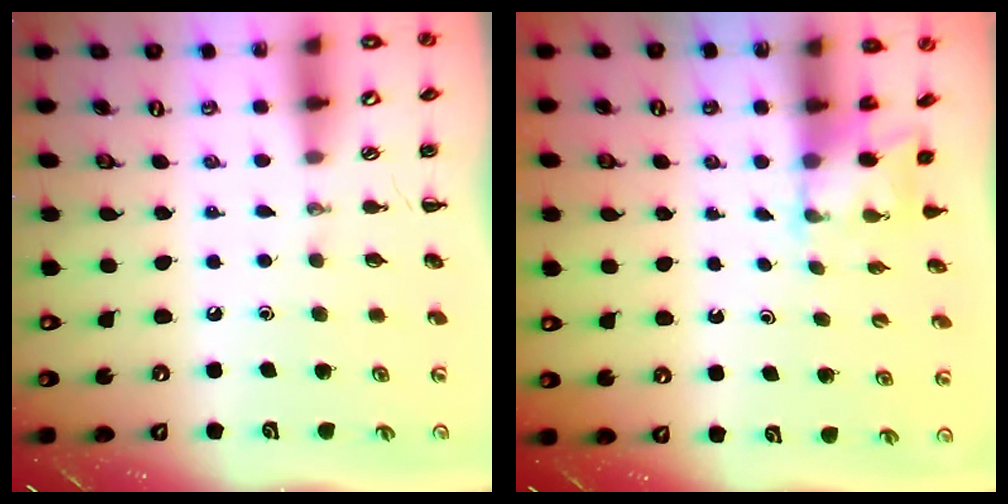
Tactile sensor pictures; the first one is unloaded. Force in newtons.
{"total": 1.7, "press": 1.6, "slide": 0.6}